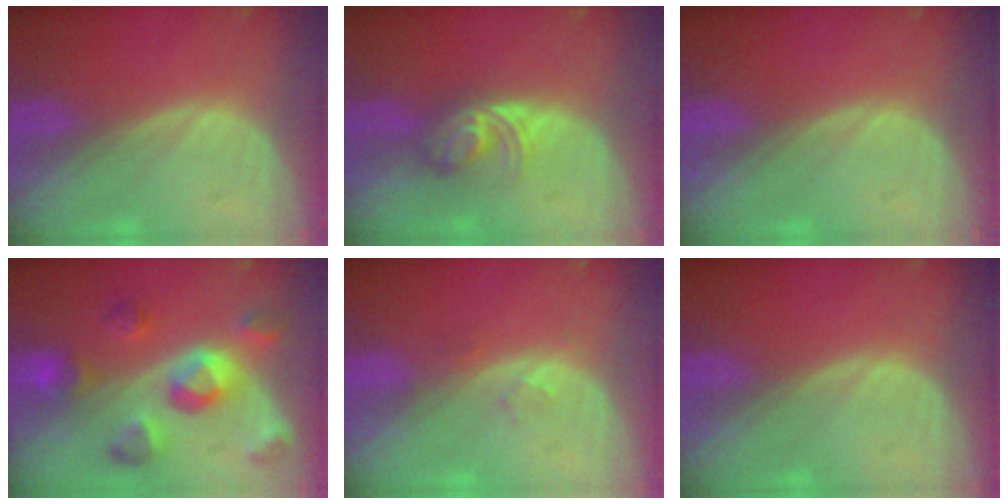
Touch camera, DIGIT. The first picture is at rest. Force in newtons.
{"total": 5.7, "press": 4.9, "slide": 2.9}
{"total": 0.0}
{"total": 9.7, "press": 8.7, "slide": 4.3}
{"total": 1.4, "press": 1.4, "slide": 0.1}
{"total": 0.0}